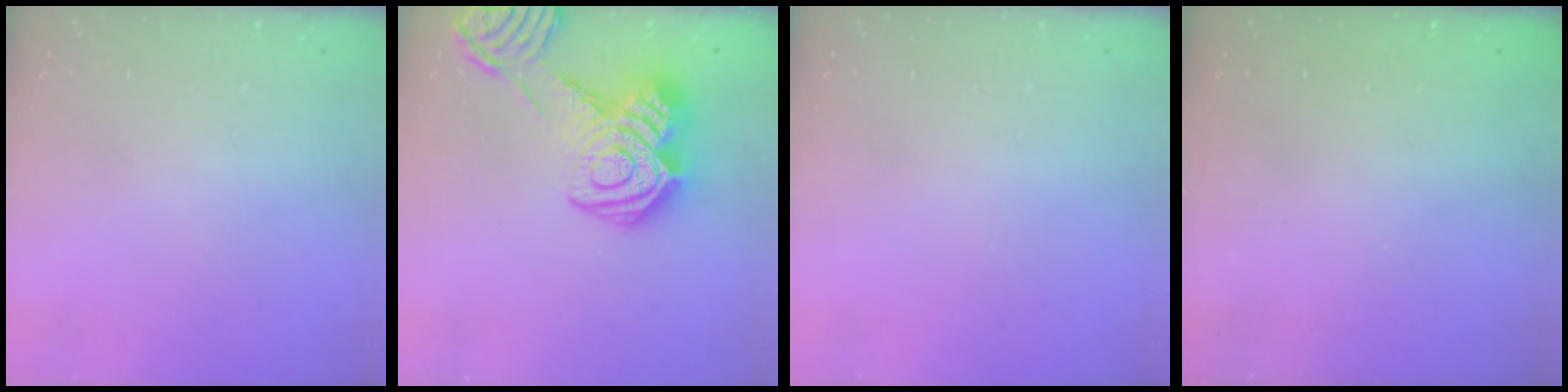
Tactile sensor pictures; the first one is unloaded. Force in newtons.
{"total": 20.2, "press": 20.1, "slide": 1.2}
{"total": 0.0}
{"total": 1.8, "press": 1.7, "slide": 0.5}